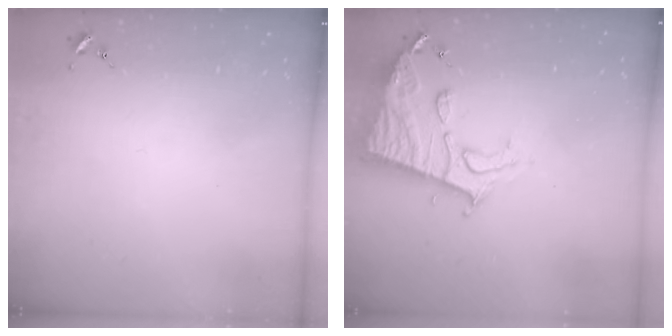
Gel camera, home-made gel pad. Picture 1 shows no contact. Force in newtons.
{"total": 13.6, "press": 13.6, "slide": 1.1}